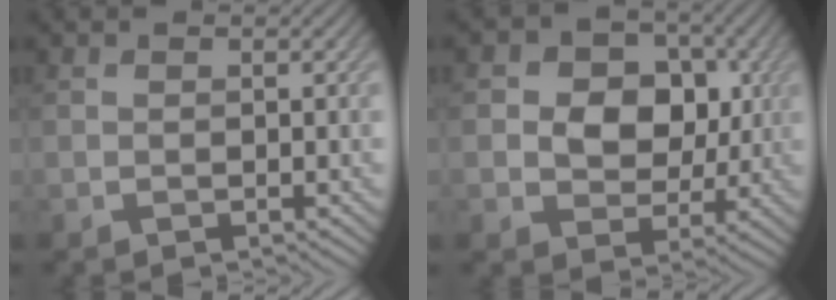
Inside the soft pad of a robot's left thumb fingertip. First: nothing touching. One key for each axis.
{"total": 8.3, "fx": 1.0, "fy": 6.7, "fz": 4.8, "tx": -0.084, "ty": 0.007, "tz": 0.002}